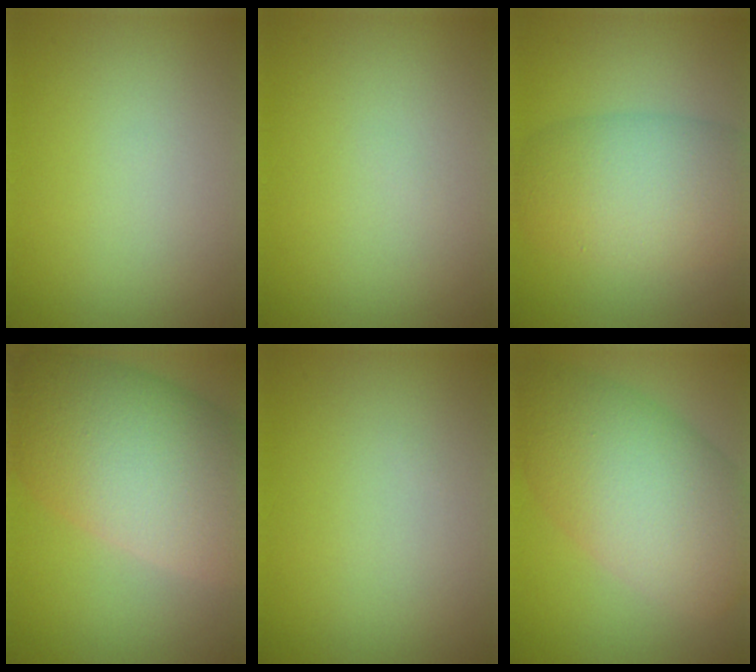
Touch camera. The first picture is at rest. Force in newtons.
{"total": 0.0}
{"total": 7.4, "press": 7.4, "slide": 0.2}
{"total": 12.5, "press": 12.5, "slide": 0.7}
{"total": 0.0}
{"total": 10.0, "press": 10.0, "slide": 0.2}